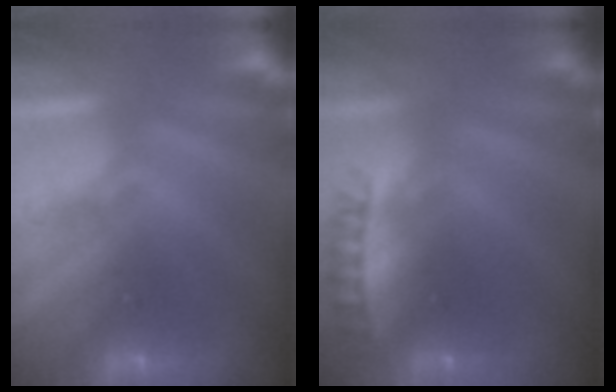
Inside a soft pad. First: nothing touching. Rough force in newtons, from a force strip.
{"total": 2.6}